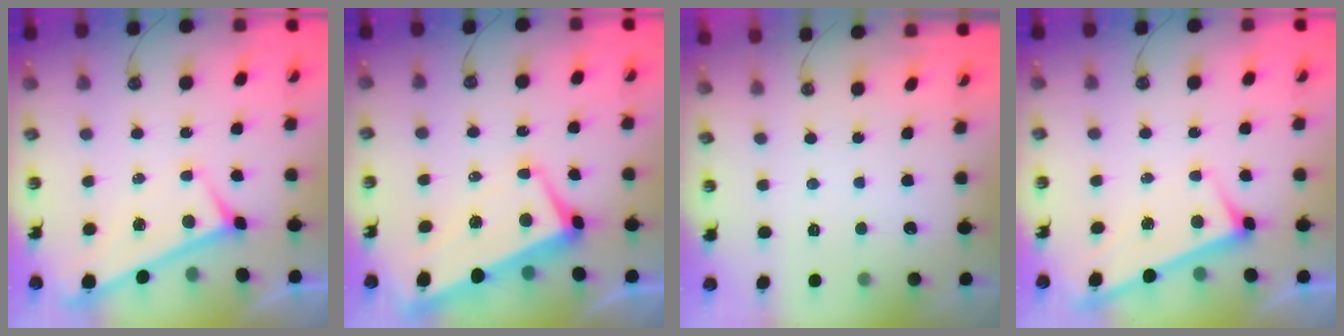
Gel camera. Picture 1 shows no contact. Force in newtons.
{"total": 1.7, "press": 1.1, "slide": 1.3}
{"total": 0.0}
{"total": 3.3, "press": 3.3, "slide": 0.1}